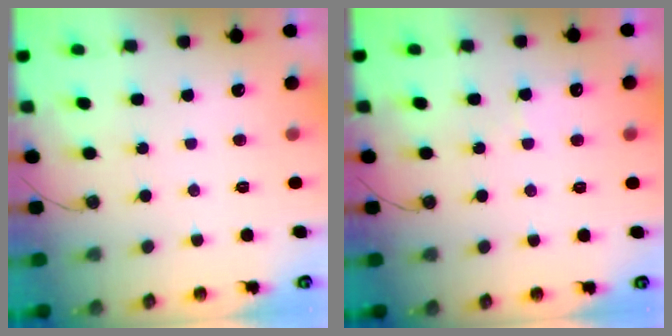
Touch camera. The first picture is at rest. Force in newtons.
{"total": 5.0, "press": 4.9, "slide": 0.9}